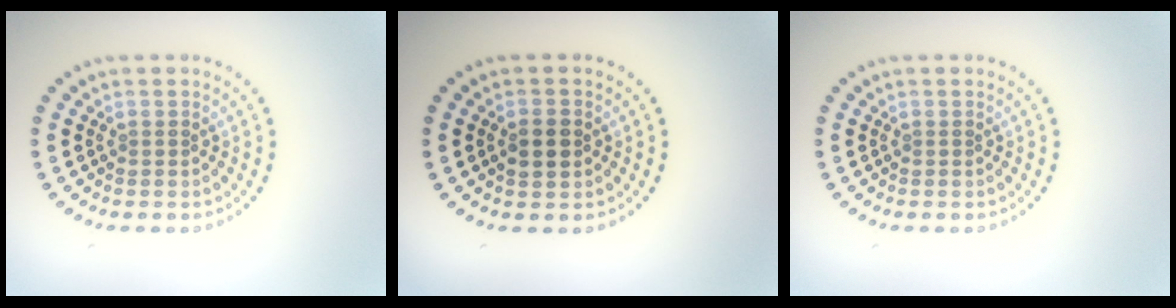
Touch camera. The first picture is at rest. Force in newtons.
{"total": 2.0, "press": 2.0, "slide": 0.1}
{"total": 0.0}